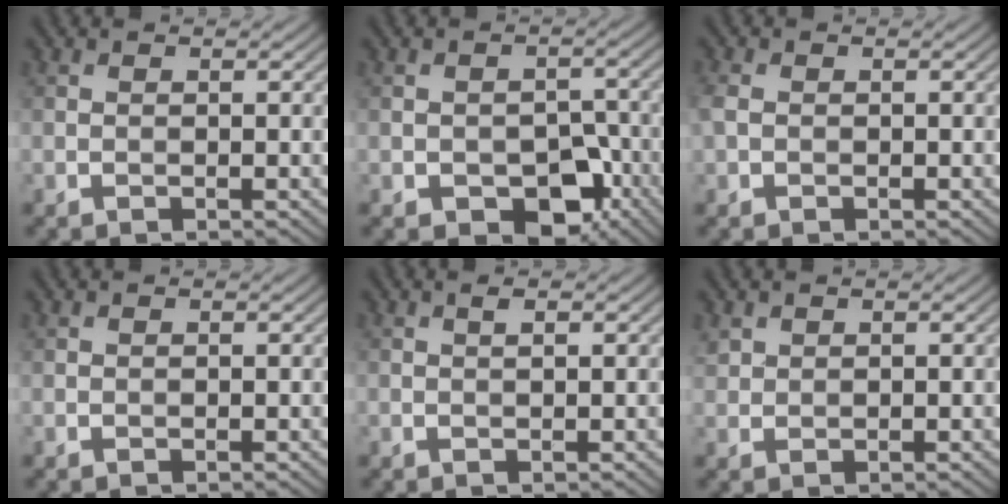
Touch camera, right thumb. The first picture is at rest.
{"total": 6.5, "force": [-3.0, 4.3, 3.9], "torque": [-0.056, -0.011, -0.042]}
{"total": 2.0, "force": [-0.2, 1.5, 1.3], "torque": [-0.042, 0.002, -0.007]}
{"total": 0.0}
{"total": 1.0, "force": [0.4, 0.1, 0.9], "torque": [-0.017, 0.004, 0.007]}
{"total": 1.2, "force": [0.8, 0.8, 0.3], "torque": [-0.008, 0.000, 0.020]}